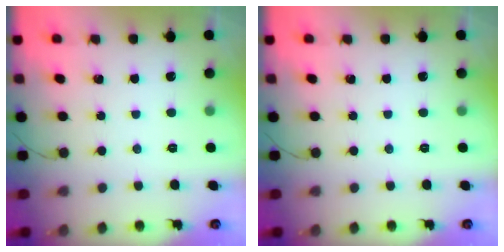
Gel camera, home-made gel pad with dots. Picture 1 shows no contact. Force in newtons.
{"total": 0.0}